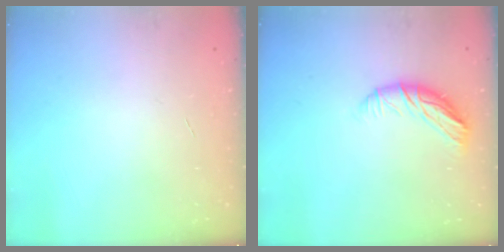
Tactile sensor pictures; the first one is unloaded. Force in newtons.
{"total": 10.4, "press": 10.3, "slide": 1.5}